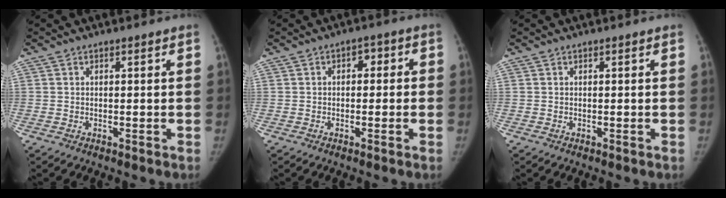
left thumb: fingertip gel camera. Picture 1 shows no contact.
{"total": 3.5, "force": [-0.1, 2.5, 2.5], "torque": [-0.011, 0.013, -0.011]}
{"total": 0.0}